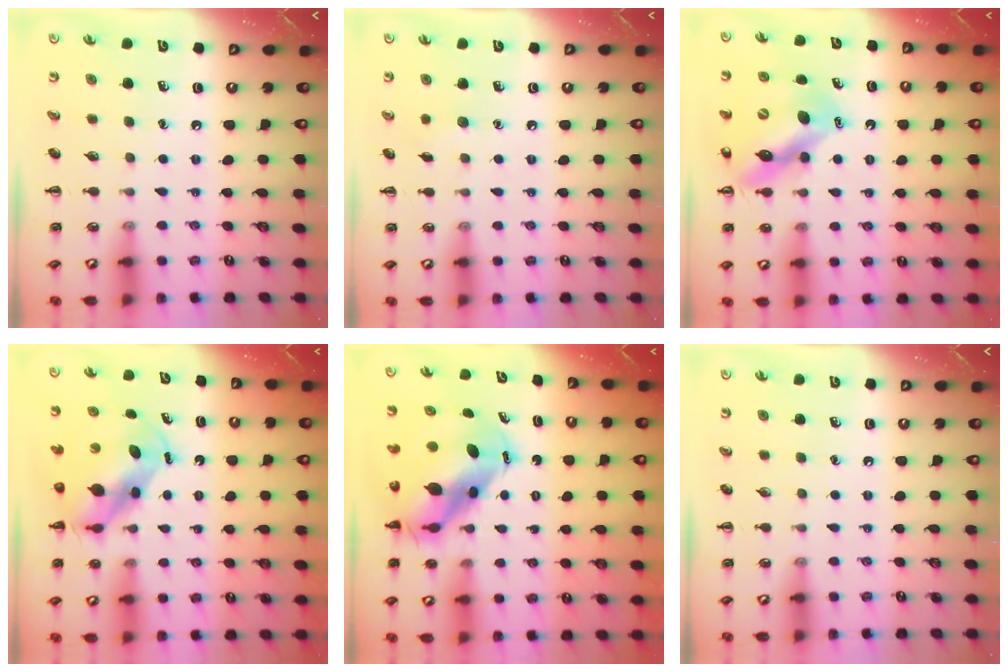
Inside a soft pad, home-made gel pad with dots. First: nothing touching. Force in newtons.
{"total": 3.9, "press": 3.7, "slide": 1.1}
{"total": 12.5, "press": 11.9, "slide": 4.0}
{"total": 5.6, "press": 5.5, "slide": 1.3}
{"total": 10.0, "press": 9.7, "slide": 2.6}
{"total": 0.0}